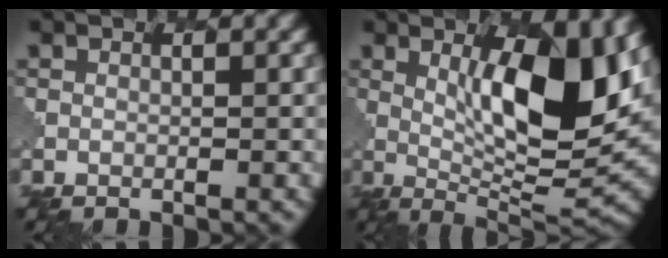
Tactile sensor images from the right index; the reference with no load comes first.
{"total": 12.4, "force": [2.4, 3.8, 11.6], "torque": [-0.161, -0.001, 0.046]}